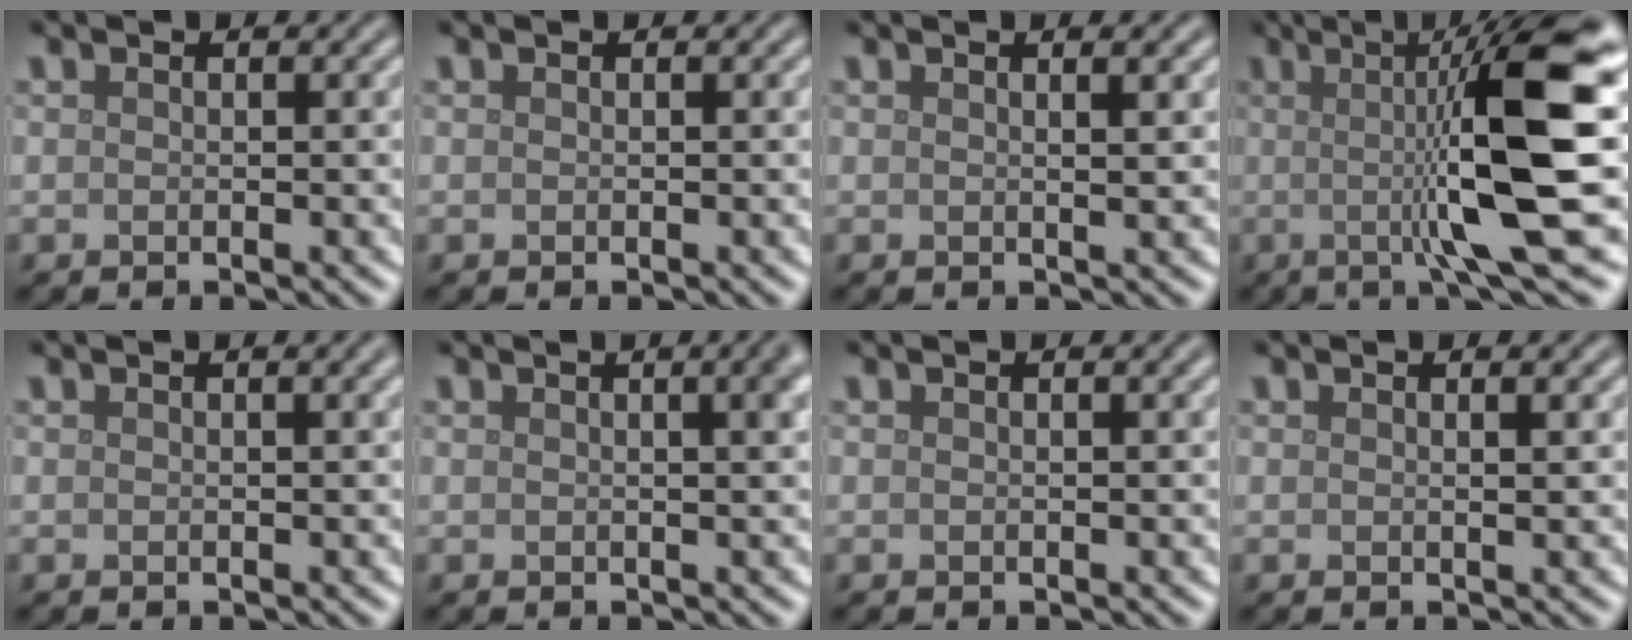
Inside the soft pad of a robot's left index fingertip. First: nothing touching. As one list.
[{"total": 0.0}, {"total": 1.4, "force": [0.5, 0.5, 1.2], "torque": [-0.010, 0.001, 0.002]}, {"total": 12.1, "force": [0.6, 2.2, 11.9], "torque": [-0.156, 0.003, 0.005]}, {"total": 1.3, "force": [0.6, 0.4, 1.1], "torque": [-0.010, 0.004, 0.008]}, {"total": 5.8, "force": [1.8, 2.7, 4.8], "torque": [-0.017, 0.036, -0.009]}, {"total": 0.8, "force": [0.4, 0.2, 0.6], "torque": [-0.007, 0.004, 0.006]}, {"total": 1.0, "force": [0.4, 0.4, 0.9], "torque": [-0.005, 0.002, 0.003]}]